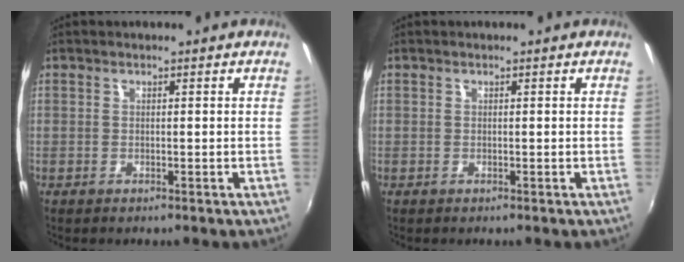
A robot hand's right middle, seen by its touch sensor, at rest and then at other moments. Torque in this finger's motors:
{"motor_torque": [0.00, 0.00, 0.00, 0.00]}